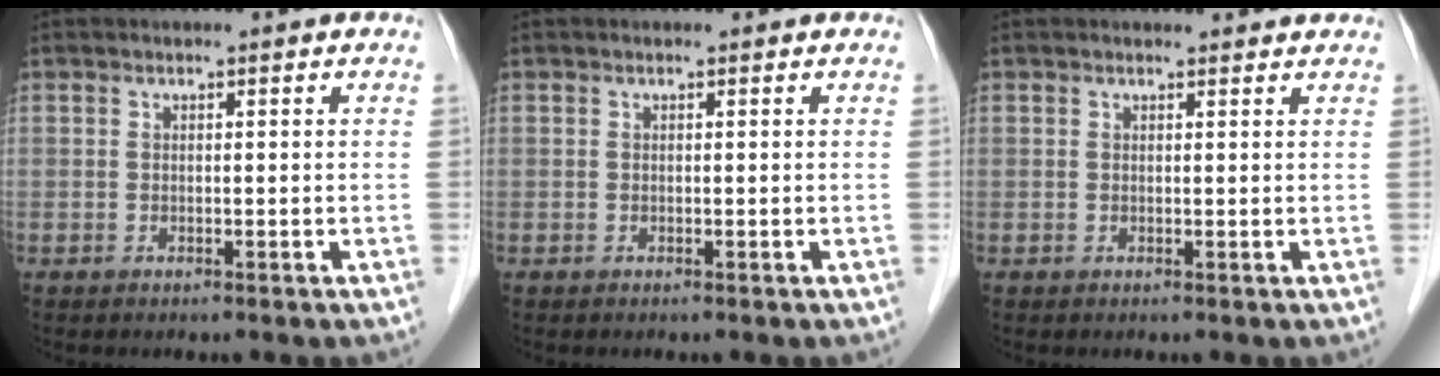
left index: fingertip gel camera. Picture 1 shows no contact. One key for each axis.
{"total": 0.0}
{"total": 2.6, "fx": 2.6, "fy": 0.3, "fz": 0.2, "tx": -0.011, "ty": 0.007, "tz": 0.028}